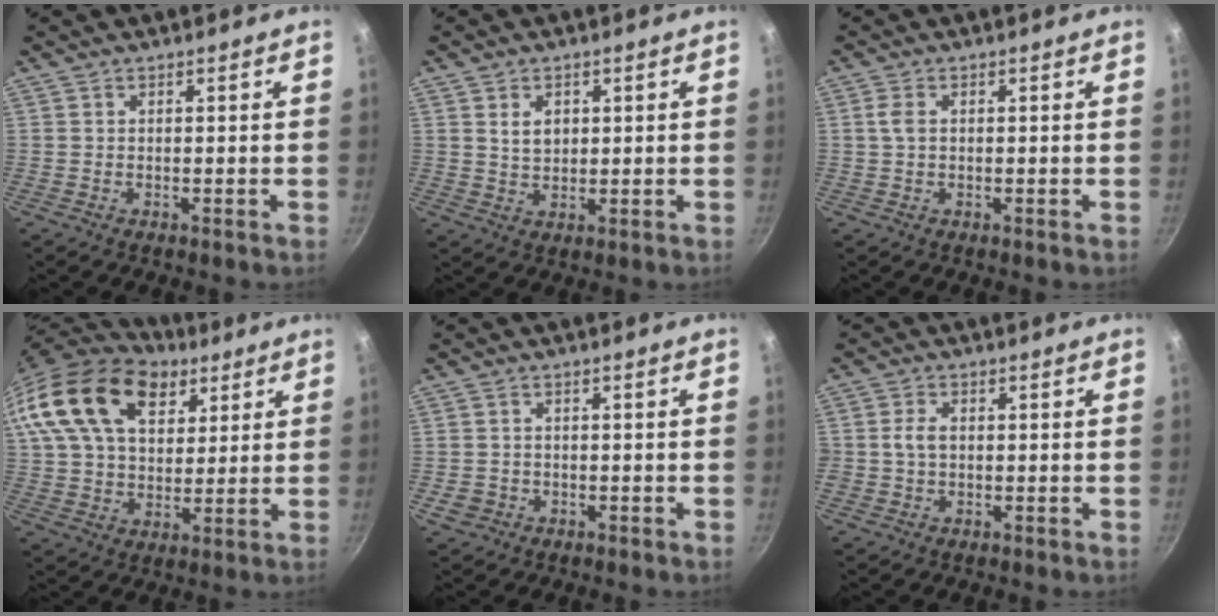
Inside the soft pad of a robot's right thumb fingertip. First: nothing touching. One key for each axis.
{"total": 4.0, "fx": 1.2, "fy": 2.9, "fz": 2.5, "tx": -0.031, "ty": -0.004, "tz": 0.025}
{"total": 2.1, "fx": 0.3, "fy": 1.2, "fz": 1.6, "tx": -0.037, "ty": 0.003, "tz": 0.004}
{"total": 23.5, "fx": 12.4, "fy": 14.2, "fz": 14.0, "tx": -0.258, "ty": -0.004, "tz": 0.221}
{"total": 3.1, "fx": -1.0, "fy": 2.7, "fz": 1.2, "tx": -0.017, "ty": 0.011, "tz": -0.010}
{"total": 3.1, "fx": 0.0, "fy": 2.3, "fz": 2.0, "tx": -0.029, "ty": 0.008, "tz": -0.002}